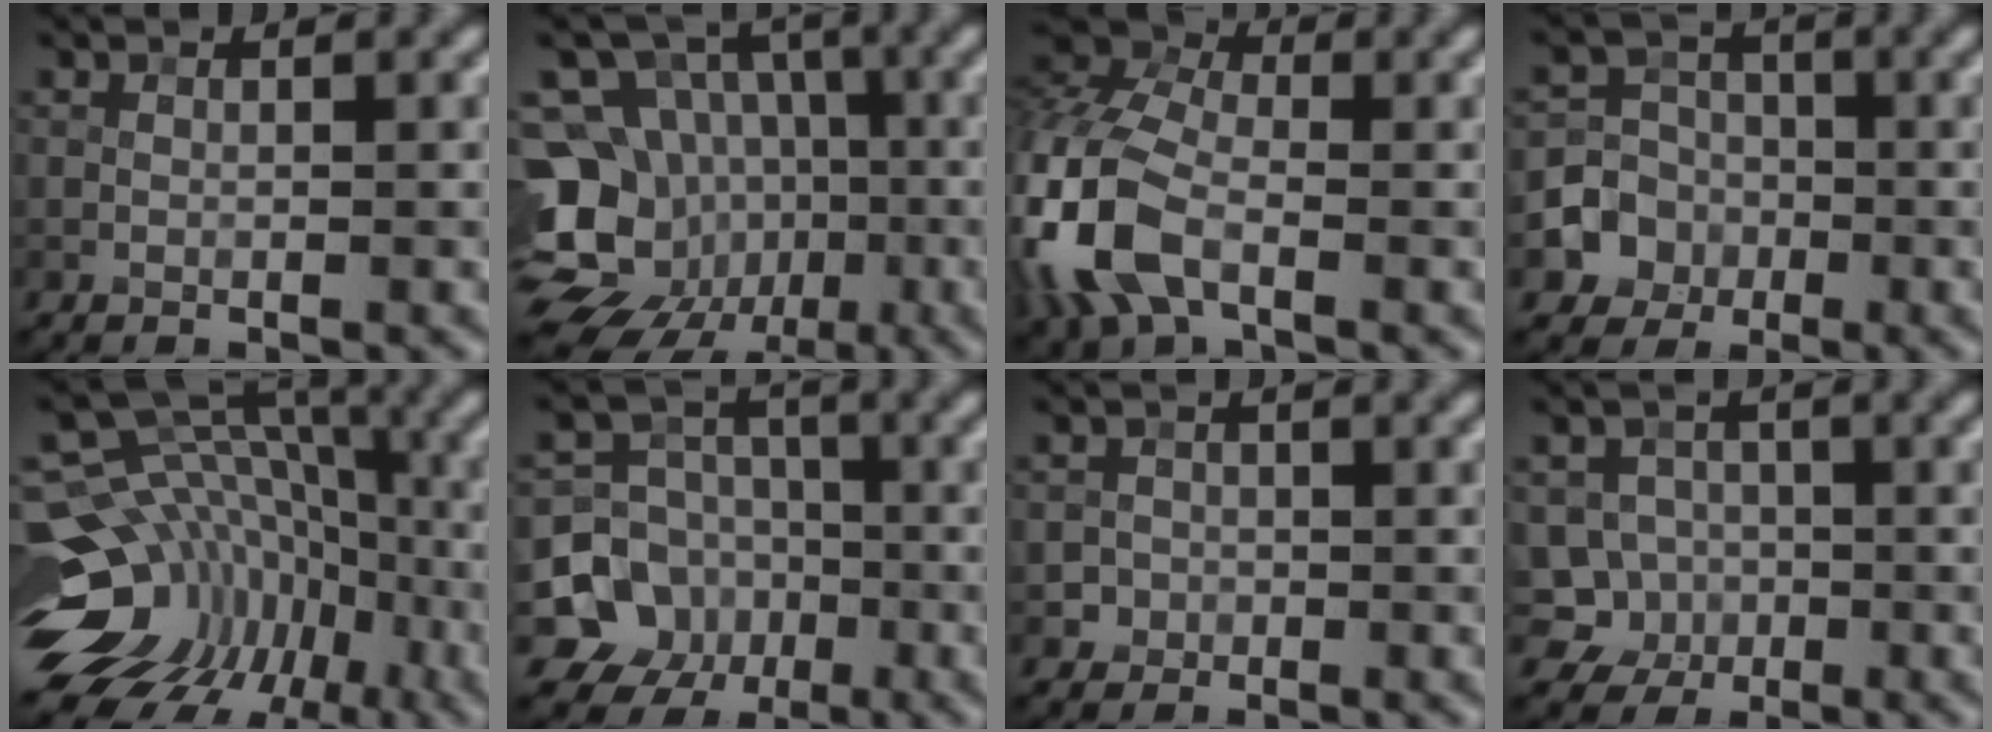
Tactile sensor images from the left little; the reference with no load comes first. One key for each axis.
{"total": 14.5, "fx": -4.4, "fy": 12.6, "fz": 5.7, "tx": -0.119, "ty": -0.006, "tz": -0.091}
{"total": 10.6, "fx": -3.5, "fy": 6.1, "fz": 8.0, "tx": -0.226, "ty": -0.002, "tz": -0.085}
{"total": 4.5, "fx": -1.5, "fy": 4.2, "fz": 0.8, "tx": 0.014, "ty": 0.007, "tz": -0.047}
{"total": 13.9, "fx": -3.8, "fy": 10.3, "fz": 8.6, "tx": -0.147, "ty": 0.020, "tz": -0.036}
{"total": 8.8, "fx": -2.8, "fy": 8.1, "fz": 1.9, "tx": -0.024, "ty": -0.005, "tz": -0.082}
{"total": 1.4, "fx": -0.3, "fy": 1.4, "fz": 0.0, "tx": 0.014, "ty": -0.002, "tz": 0.004}
{"total": 4.4, "fx": -1.1, "fy": 4.1, "fz": 0.9, "tx": 0.004, "ty": 0.011, "tz": -0.036}